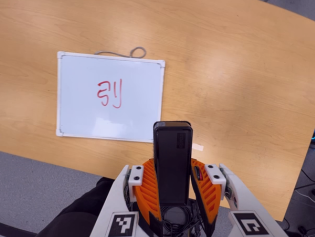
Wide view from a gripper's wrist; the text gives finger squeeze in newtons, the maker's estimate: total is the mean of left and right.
{"total": 5.1, "left": 3.9, "right": 6.3}